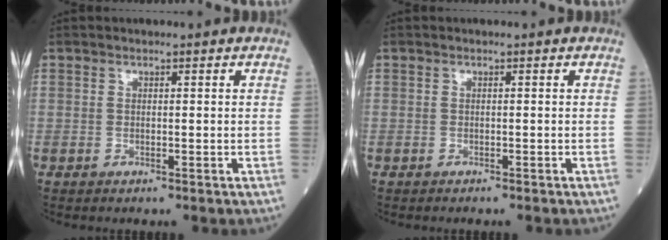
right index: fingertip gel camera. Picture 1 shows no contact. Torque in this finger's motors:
{"motor_torque": [0.01, 0.06, -0.01, 0.02]}